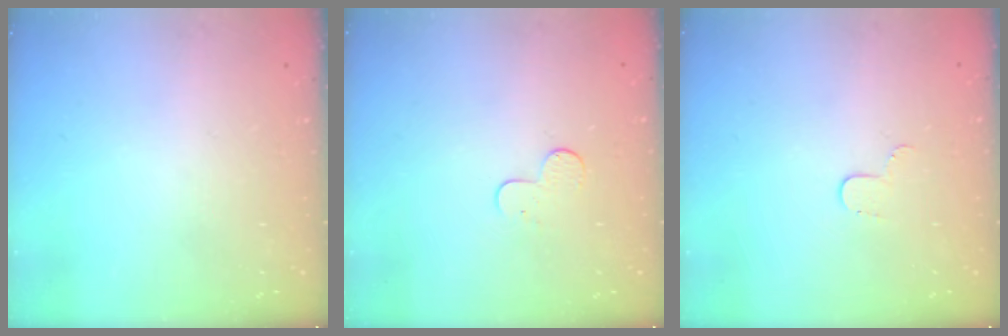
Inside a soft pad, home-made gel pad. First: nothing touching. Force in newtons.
{"total": 5.5, "press": 5.5, "slide": 0.5}
{"total": 3.2, "press": 3.2, "slide": 0.3}